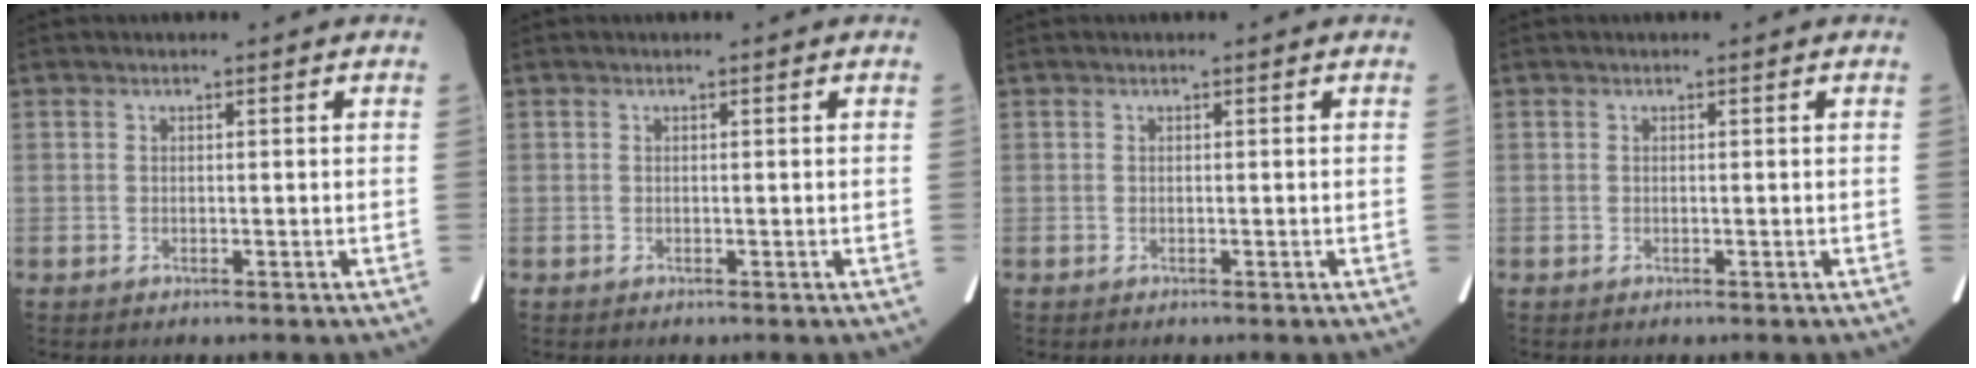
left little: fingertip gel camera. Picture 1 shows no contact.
{"total": 0.0}
{"total": 0.0}
{"total": 0.0}